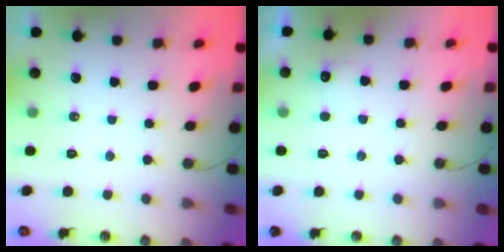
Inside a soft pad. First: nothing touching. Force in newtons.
{"total": 7.1, "press": 7.0, "slide": 1.3}